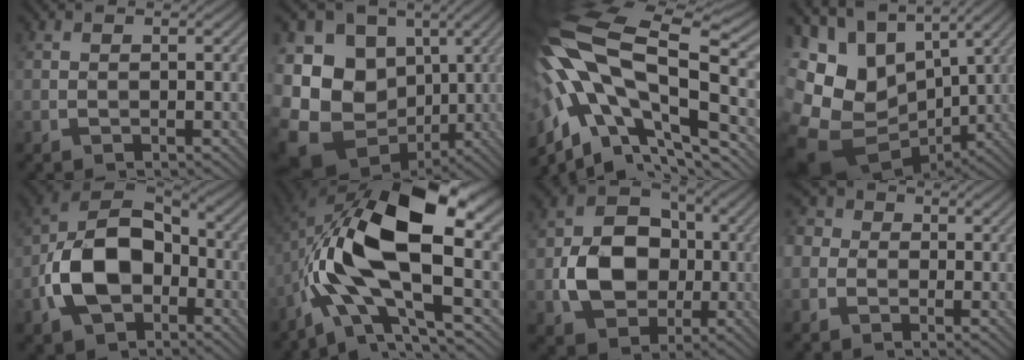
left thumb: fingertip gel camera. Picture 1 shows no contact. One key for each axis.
{"total": 18.1, "fx": -1.9, "fy": 15.2, "fz": 9.6, "tx": -0.241, "ty": -0.009, "tz": -0.024}
{"total": 19.6, "fx": -2.1, "fy": 8.7, "fz": 17.4, "tx": -0.366, "ty": -0.003, "tz": -0.040}
{"total": 16.2, "fx": -0.4, "fy": 12.0, "fz": 10.8, "tx": -0.254, "ty": -0.020, "tz": 0.026}
{"total": 12.6, "fx": -3.9, "fy": 8.2, "fz": 8.8, "tx": -0.188, "ty": -0.009, "tz": -0.085}
{"total": 17.1, "fx": -0.9, "fy": 7.5, "fz": 15.3, "tx": -0.299, "ty": 0.016, "tz": -0.020}
{"total": 9.4, "fx": -1.4, "fy": 7.5, "fz": 5.6, "tx": -0.112, "ty": -0.003, "tz": -0.035}
{"total": 4.3, "fx": -1.3, "fy": 3.8, "fz": 1.7, "tx": -0.046, "ty": 0.004, "tz": -0.044}